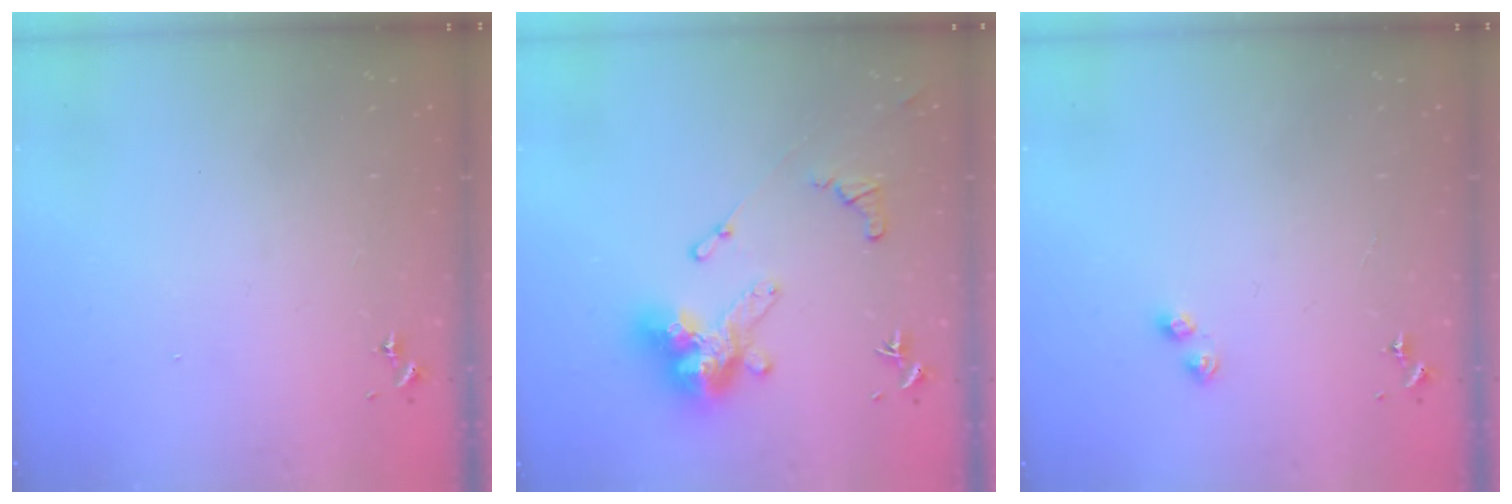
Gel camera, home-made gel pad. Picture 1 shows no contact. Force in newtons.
{"total": 16.1, "press": 16.0, "slide": 1.6}
{"total": 2.8, "press": 2.8, "slide": 0.4}